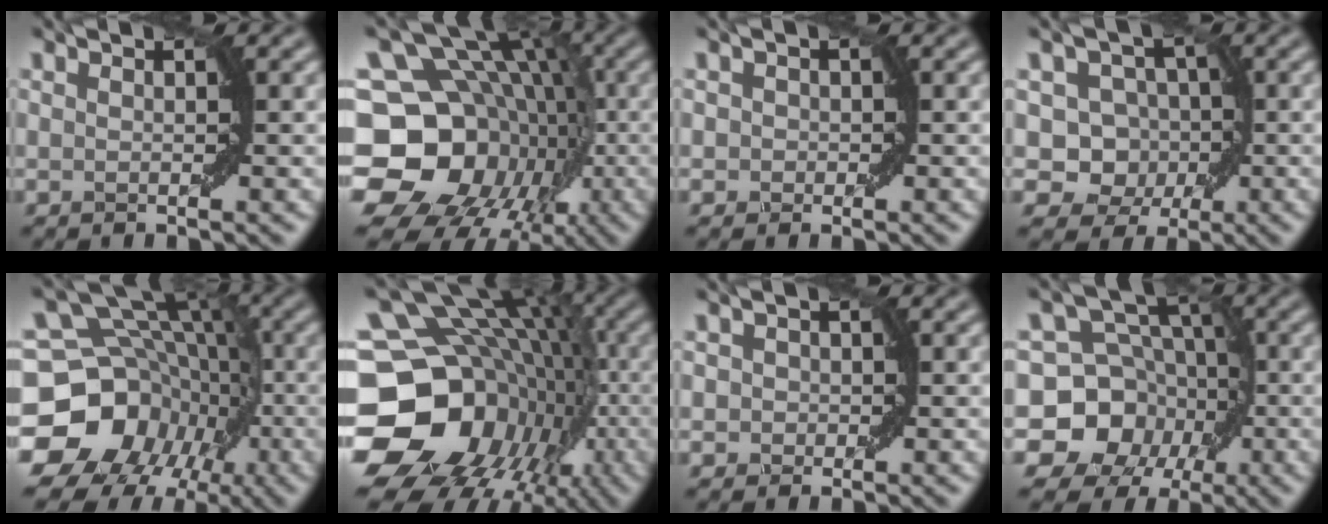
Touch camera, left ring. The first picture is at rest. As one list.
[{"total": 21.2, "force": [-4.4, 18.4, 9.6], "torque": [-0.147, 0.007, -0.110]}, {"total": 0.8, "force": [-0.1, 0.8, 0.1], "torque": [0.005, -0.001, -0.002]}, {"total": 5.5, "force": [0.0, 4.9, 2.5], "torque": [-0.005, 0.011, -0.021]}, {"total": 19.3, "force": [-5.0, 17.1, 7.6], "torque": [-0.138, -0.005, -0.114]}, {"total": 20.9, "force": [-4.5, 18.1, 9.5], "torque": [-0.150, -0.019, -0.078]}, {"total": 1.1, "force": [0.0, 1.1, 0.2], "torque": [0.007, -0.001, -0.003]}, {"total": 12.0, "force": [-3.6, 10.8, 3.8], "torque": [-0.065, 0.011, -0.093]}]